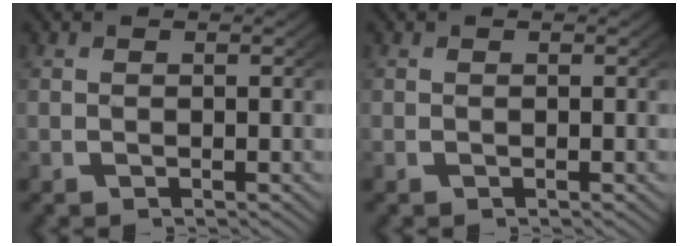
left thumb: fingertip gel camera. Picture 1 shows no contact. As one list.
[{"total": 0.0}]